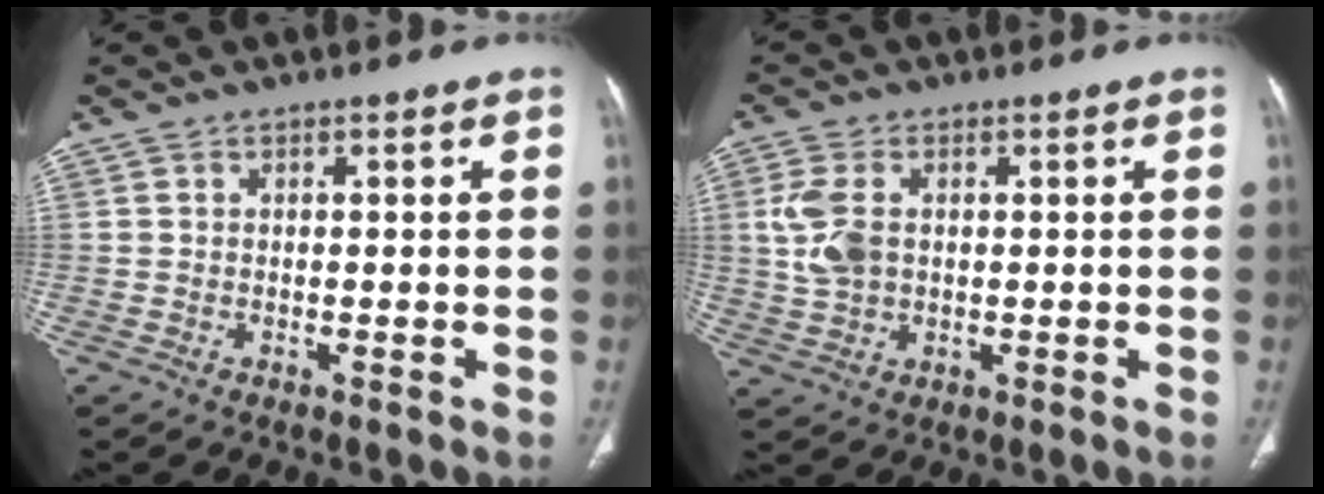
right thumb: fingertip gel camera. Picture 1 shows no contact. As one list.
[{"total": 6.8, "force": [1.0, 4.4, 5.1], "torque": [-0.118, 0.003, 0.023]}]